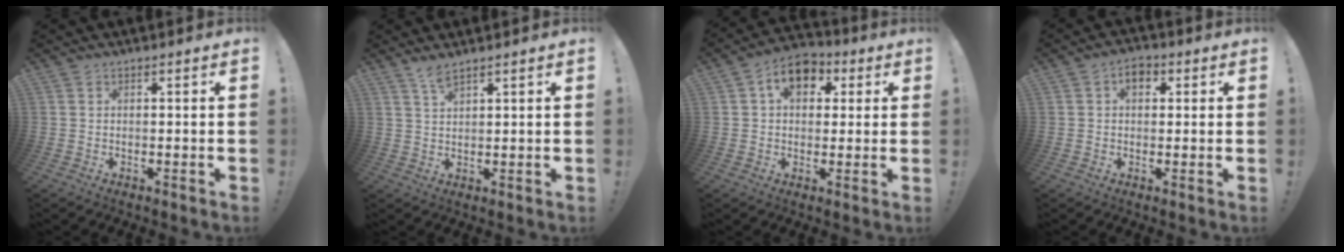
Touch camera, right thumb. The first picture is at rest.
{"total": 3.4, "force": [2.7, 0.5, 2.0], "torque": [-0.044, -0.010, 0.048]}
{"total": 9.6, "force": [3.4, 6.8, 5.8], "torque": [-0.091, 0.002, 0.064]}
{"total": 4.4, "force": [1.3, 2.9, 3.0], "torque": [-0.045, 0.005, 0.021]}